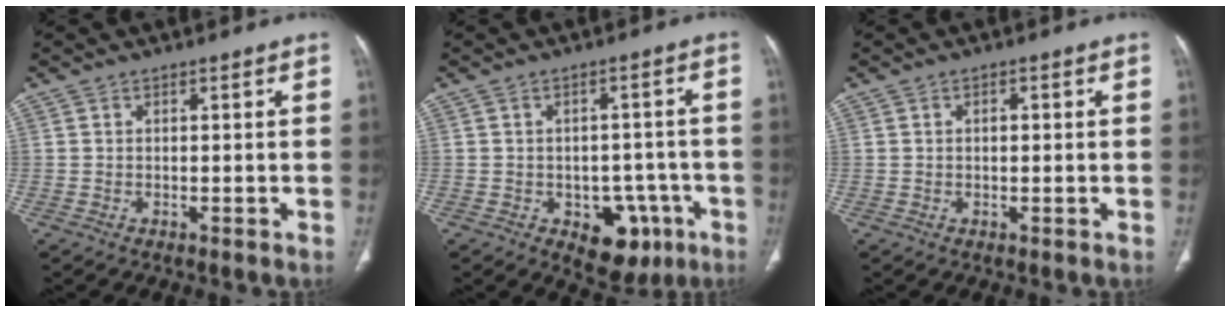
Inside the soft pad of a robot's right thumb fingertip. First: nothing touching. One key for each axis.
{"total": 9.7, "fx": -4.3, "fy": 6.4, "fz": 5.9, "tx": -0.034, "ty": 0.025, "tz": -0.045}
{"total": 1.4, "fx": 0.2, "fy": 0.8, "fz": 1.2, "tx": -0.021, "ty": 0.004, "tz": 0.002}